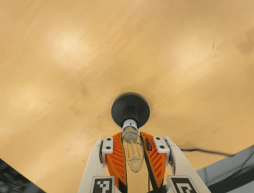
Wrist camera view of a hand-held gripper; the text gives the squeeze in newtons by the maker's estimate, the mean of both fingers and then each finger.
{"total": 18.7, "left": 16.7, "right": 20.6}